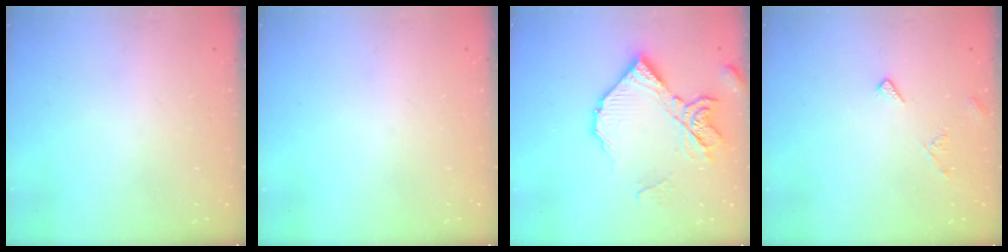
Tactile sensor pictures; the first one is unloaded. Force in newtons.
{"total": 0.0}
{"total": 17.0, "press": 16.9, "slide": 1.8}
{"total": 5.8, "press": 5.8, "slide": 0.5}